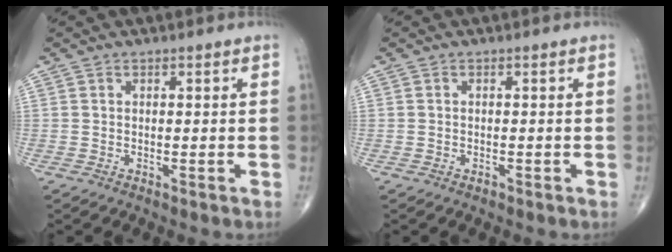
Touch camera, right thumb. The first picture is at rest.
{"total": 0.6, "force": [-0.4, 0.3, 0.2], "torque": [-0.002, 0.001, -0.006]}